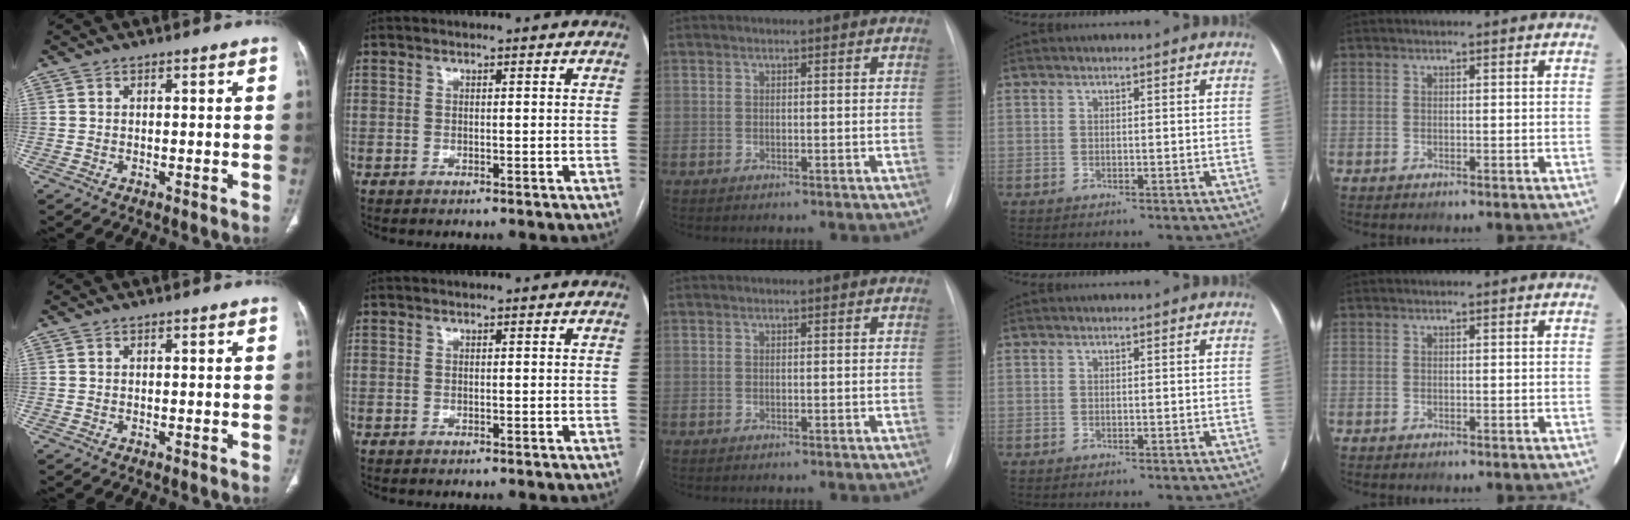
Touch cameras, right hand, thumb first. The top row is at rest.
{}